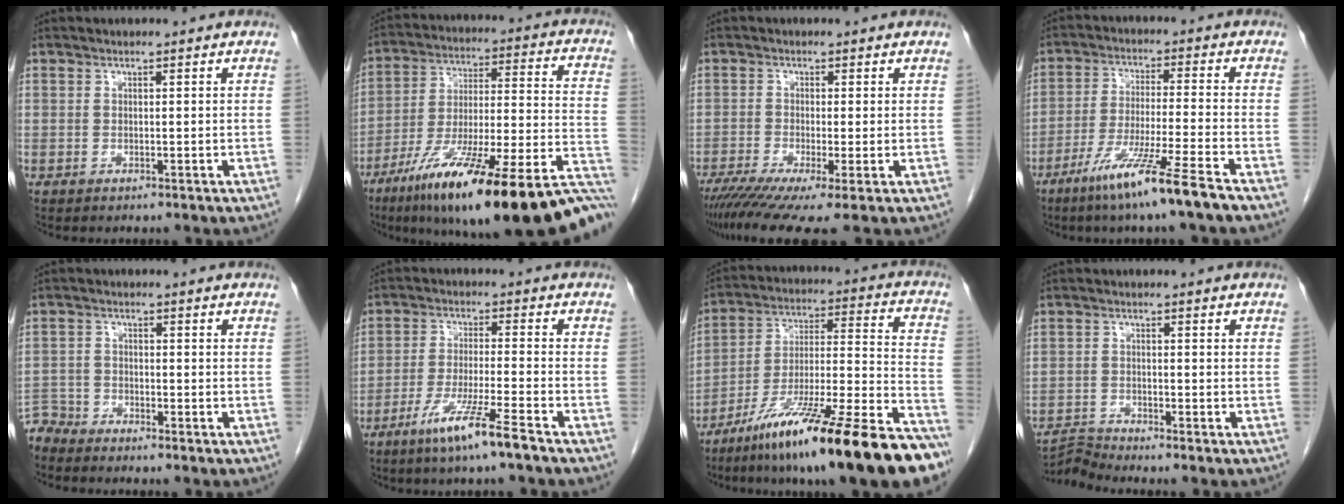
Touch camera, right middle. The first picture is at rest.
{"total": 30.4, "force": [-19.9, 4.2, 22.6], "torque": [-0.260, -0.006, -0.316]}
{"total": 9.2, "force": [-6.1, 0.9, 6.9], "torque": [-0.112, -0.019, -0.103]}
{"total": 10.9, "force": [-7.2, -1.4, 8.0], "torque": [-0.149, -0.038, -0.135]}
{"total": 4.2, "force": [-4.2, 0.6, -0.5], "torque": [0.015, -0.007, -0.081]}
{"total": 8.4, "force": [-5.6, -0.7, 6.3], "torque": [-0.119, -0.022, -0.107]}
{"total": 26.7, "force": [-19.2, 1.4, 18.6], "torque": [-0.234, -0.015, -0.321]}
{"total": 3.5, "force": [-3.1, -1.4, -0.7], "torque": [0.005, -0.014, -0.058]}